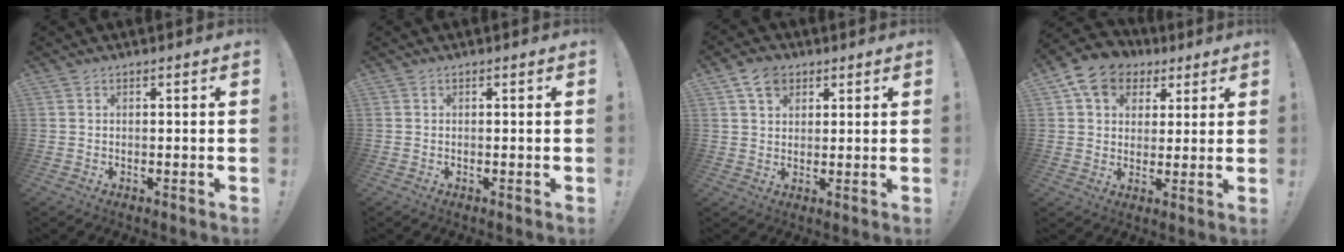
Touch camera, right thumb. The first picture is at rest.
{"total": 0.0}
{"total": 6.4, "force": [3.3, 4.6, 3.1], "torque": [-0.055, -0.004, 0.063]}
{"total": 10.6, "force": [4.6, 8.6, 4.1], "torque": [-0.065, -0.016, 0.093]}